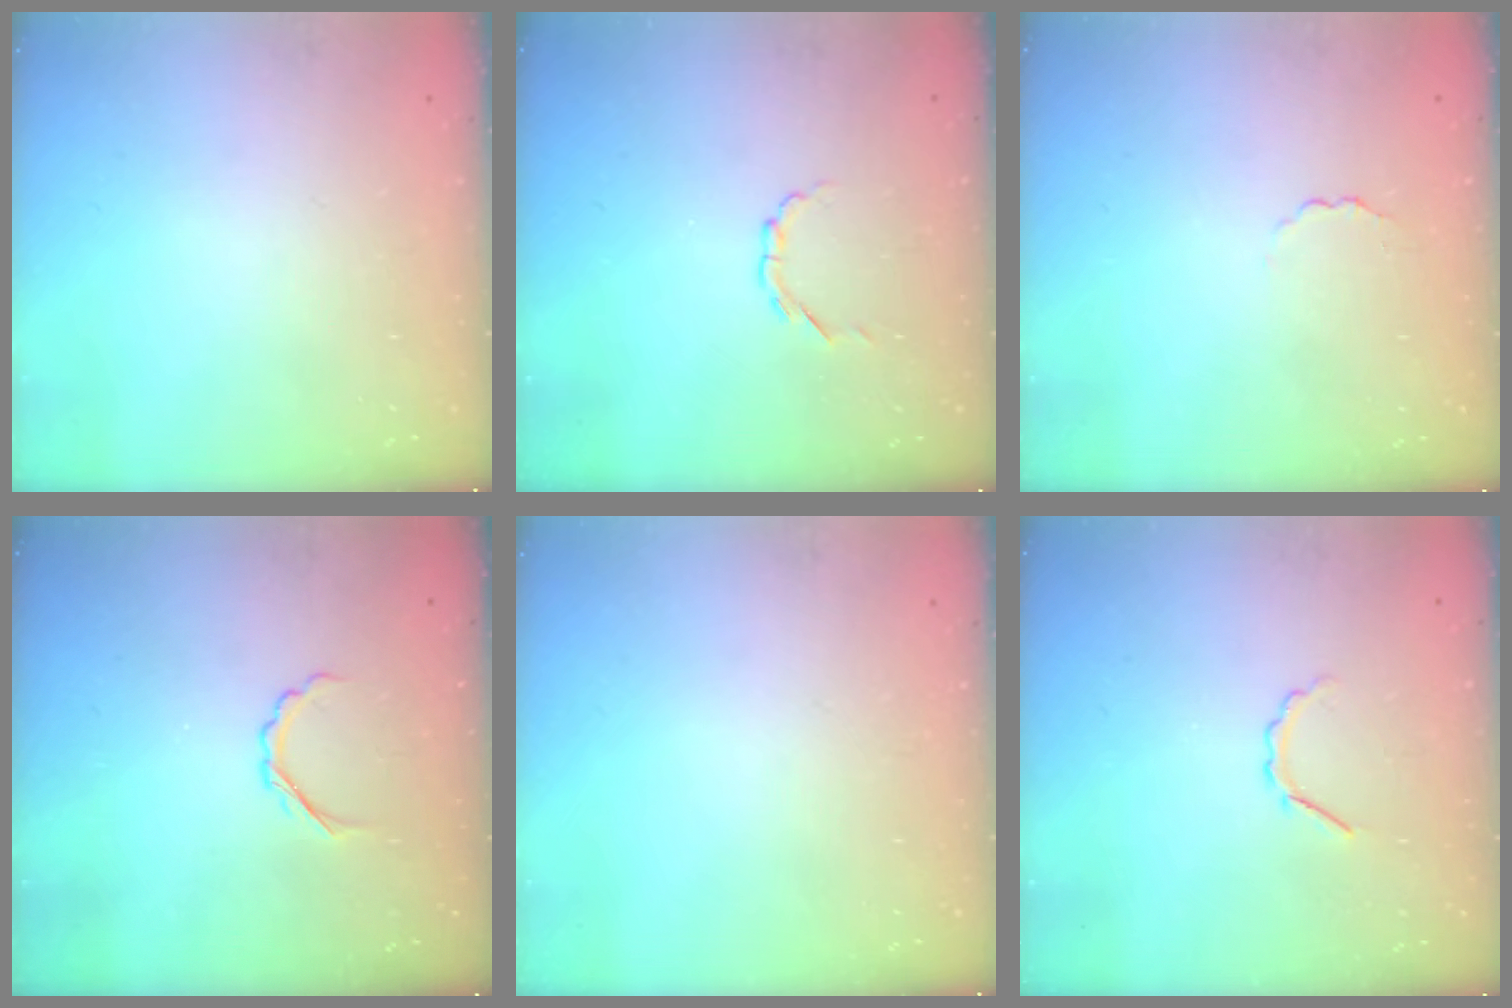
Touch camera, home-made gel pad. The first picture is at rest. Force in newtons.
{"total": 2.6, "press": 2.5, "slide": 0.9}
{"total": 1.7, "press": 1.6, "slide": 0.5}
{"total": 2.9, "press": 2.8, "slide": 0.9}
{"total": 0.0}
{"total": 2.9, "press": 2.7, "slide": 1.0}